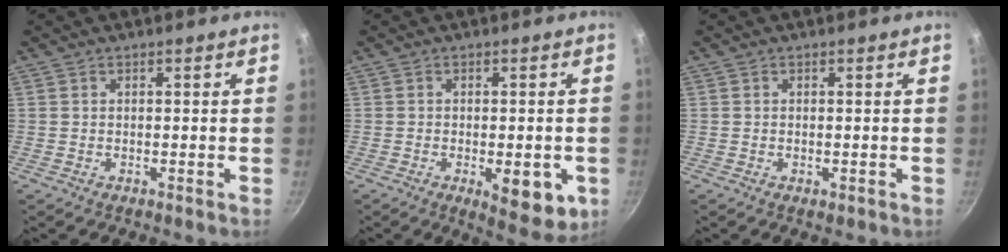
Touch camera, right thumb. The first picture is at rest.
{"total": 9.3, "force": [-2.9, 3.7, 8.0], "torque": [-0.090, -0.006, -0.031]}
{"total": 0.8, "force": [-0.3, 0.4, 0.6], "torque": [-0.008, -0.002, -0.001]}